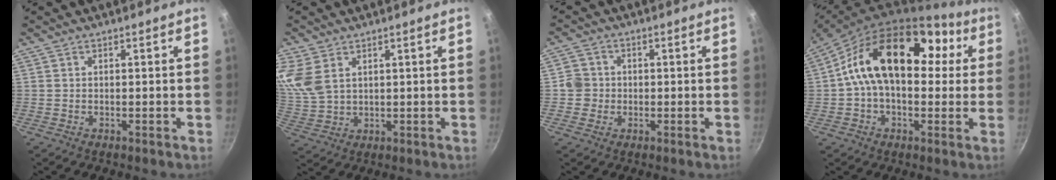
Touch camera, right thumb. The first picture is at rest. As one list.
[{"total": 8.7, "force": [4.0, 5.6, 5.4], "torque": [-0.108, -0.011, 0.090]}, {"total": 3.7, "force": [-0.5, 3.6, 0.8], "torque": [0.008, 0.011, -0.015]}, {"total": 19.9, "force": [3.5, 12.9, 14.7], "torque": [-0.199, 0.040, 0.038]}]